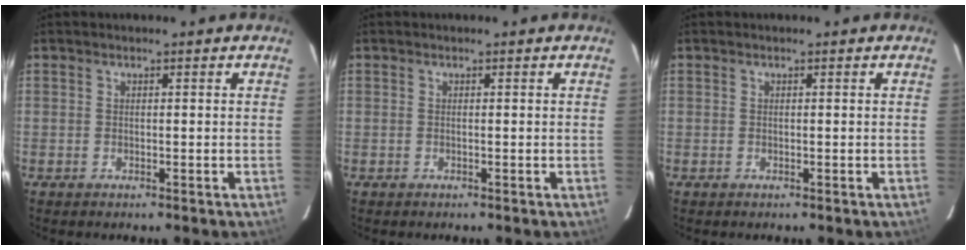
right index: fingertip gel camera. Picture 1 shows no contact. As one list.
[{"total": 0.0}, {"total": 0.0}]